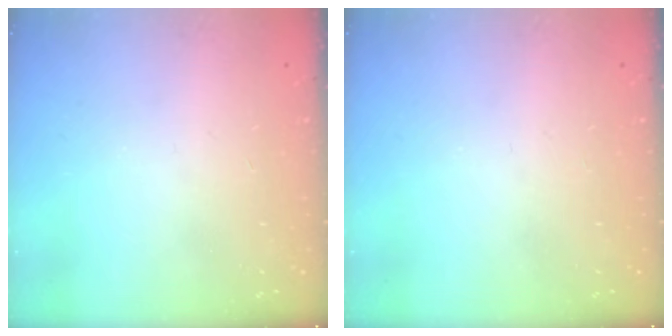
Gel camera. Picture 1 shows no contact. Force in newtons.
{"total": 0.0}